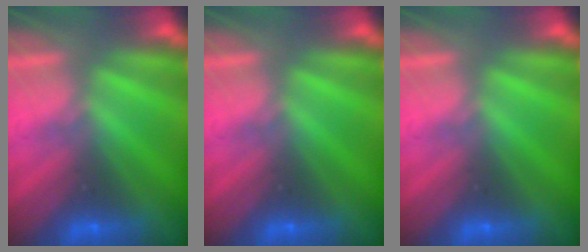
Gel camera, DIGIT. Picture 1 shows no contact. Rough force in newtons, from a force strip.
{"total": 0.0}
{"total": 0.0}